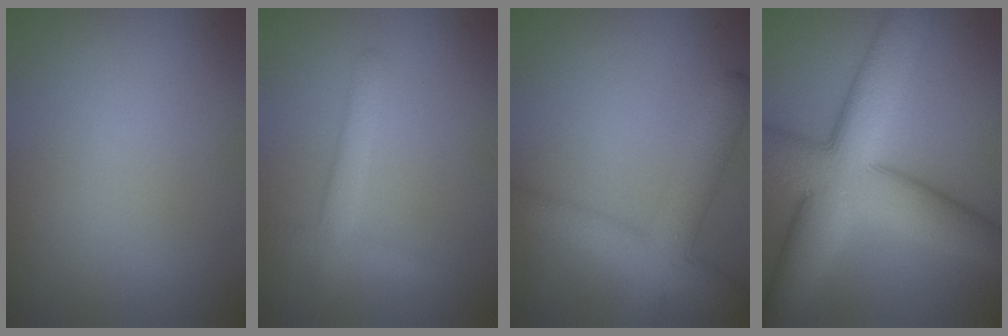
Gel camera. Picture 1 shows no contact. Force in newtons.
{"total": 1.8, "press": 1.8, "slide": 0.2}
{"total": 6.4, "press": 6.4, "slide": 0.3}
{"total": 12.3, "press": 12.3, "slide": 0.6}